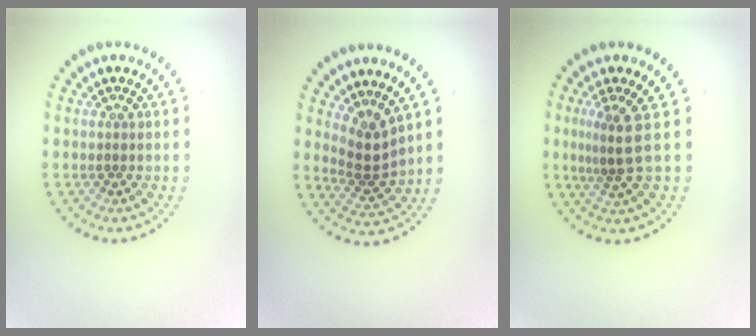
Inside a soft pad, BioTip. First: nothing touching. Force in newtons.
{"total": 2.9, "press": 2.2, "slide": 1.9}
{"total": 2.8, "press": 1.8, "slide": 2.1}